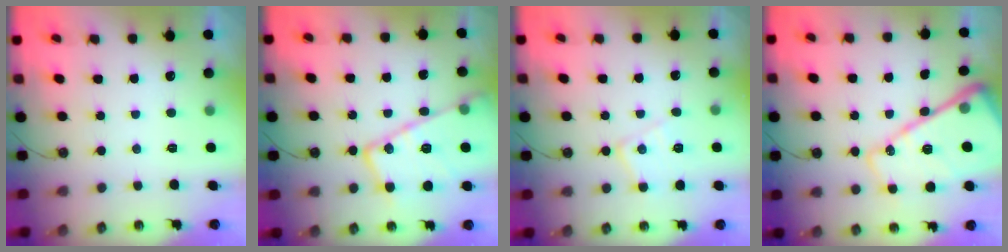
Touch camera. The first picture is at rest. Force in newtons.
{"total": 21.1, "press": 21.0, "slide": 2.3}
{"total": 9.7, "press": 9.7, "slide": 0.6}
{"total": 21.9, "press": 21.9, "slide": 1.7}